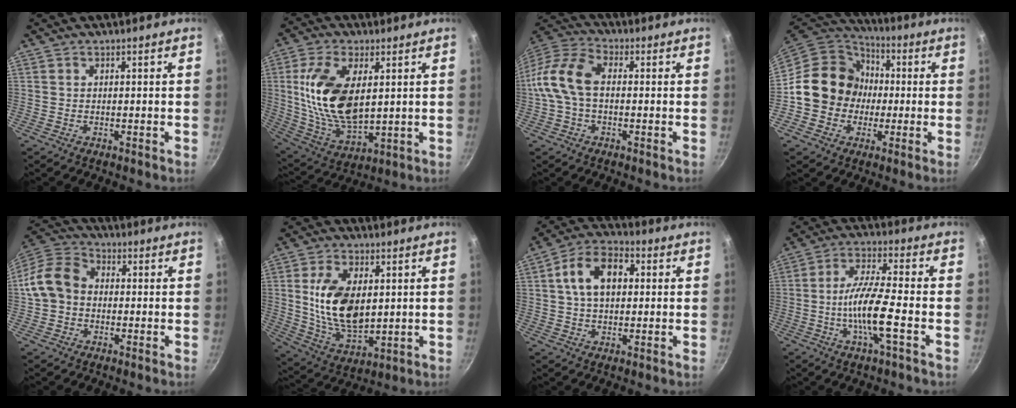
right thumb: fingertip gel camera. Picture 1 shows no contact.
{"total": 17.6, "force": [3.3, 9.3, 14.6], "torque": [-0.276, -0.018, 0.073]}
{"total": 11.8, "force": [-0.3, 7.4, 9.1], "torque": [-0.176, 0.039, -0.025]}
{"total": 15.5, "force": [-0.6, 14.0, 6.6], "torque": [-0.074, 0.035, -0.020]}
{"total": 10.4, "force": [-0.7, 8.2, 6.2], "torque": [-0.092, 0.032, -0.033]}
{"total": 15.1, "force": [2.1, 8.8, 12.1], "torque": [-0.207, -0.017, 0.049]}
{"total": 11.4, "force": [2.0, 7.4, 8.5], "torque": [-0.118, 0.025, 0.020]}
{"total": 10.3, "force": [-3.0, 1.4, 9.8], "torque": [-0.187, 0.024, -0.063]}